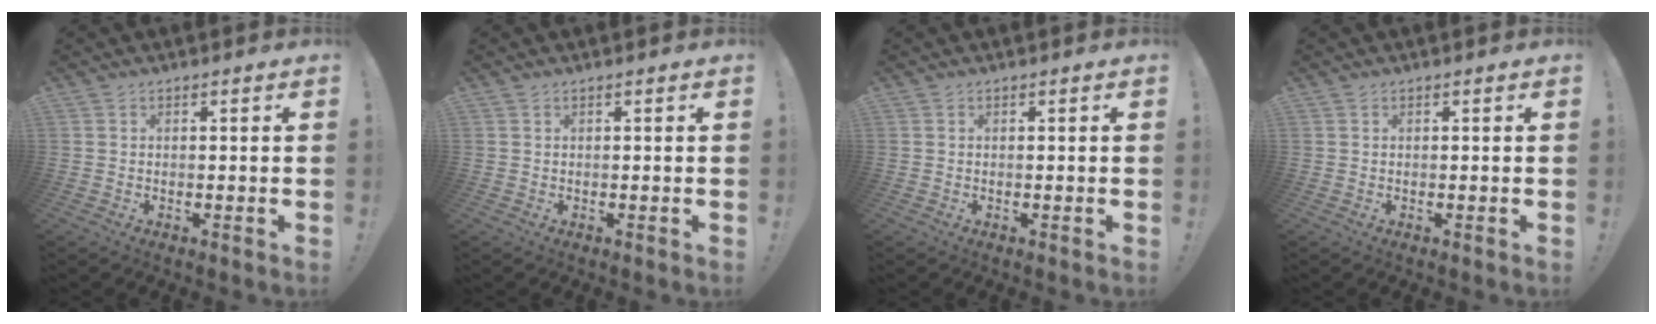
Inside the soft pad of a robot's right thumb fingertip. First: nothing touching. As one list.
[{"total": 0.0}, {"total": 0.0}, {"total": 0.0}]